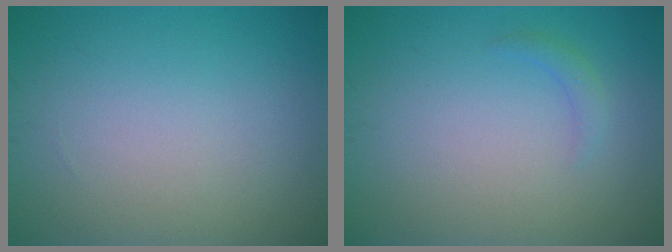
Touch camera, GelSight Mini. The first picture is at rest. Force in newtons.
{"total": 1.0, "press": 1.0, "slide": 0.1}